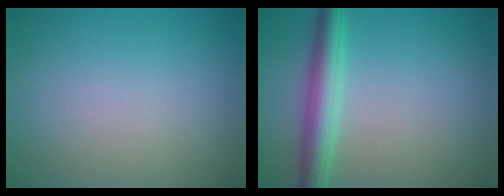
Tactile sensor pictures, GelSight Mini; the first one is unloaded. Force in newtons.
{"total": 4.3, "press": 4.3, "slide": 0.1}